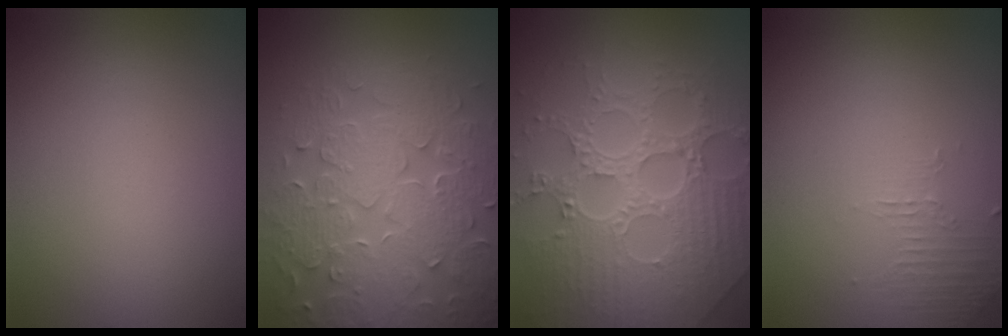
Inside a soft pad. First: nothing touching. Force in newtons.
{"total": 8.9, "press": 6.2, "slide": 6.4}
{"total": 8.1, "press": 6.0, "slide": 5.5}
{"total": 1.1, "press": 0.2, "slide": 1.0}